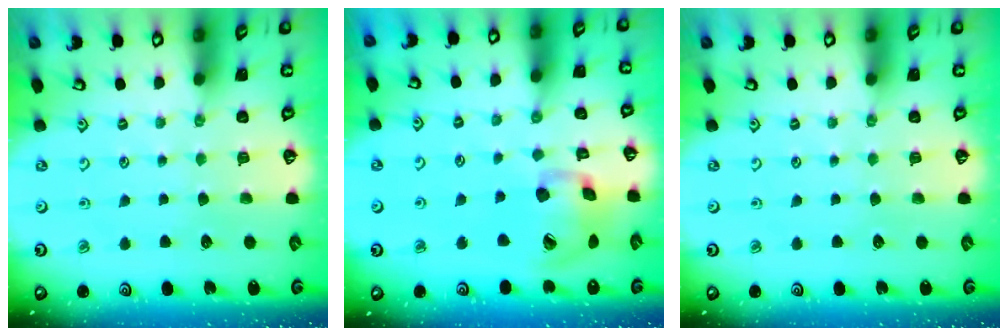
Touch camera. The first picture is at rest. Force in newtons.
{"total": 15.6, "press": 15.4, "slide": 2.3}
{"total": 0.0}